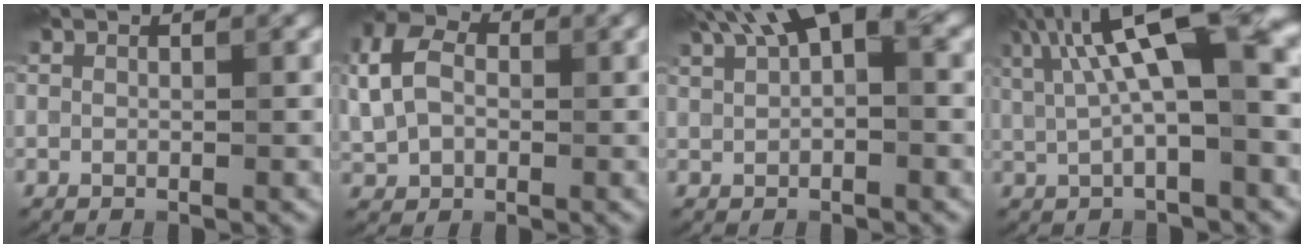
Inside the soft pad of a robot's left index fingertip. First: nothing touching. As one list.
[{"total": 5.7, "force": [0.8, 4.2, 3.8], "torque": [-0.089, 0.012, 0.006]}, {"total": 6.6, "force": [3.3, 2.5, 5.2], "torque": [-0.084, 0.023, 0.053]}, {"total": 9.9, "force": [2.7, 3.0, 9.1], "torque": [-0.151, 0.016, 0.039]}]